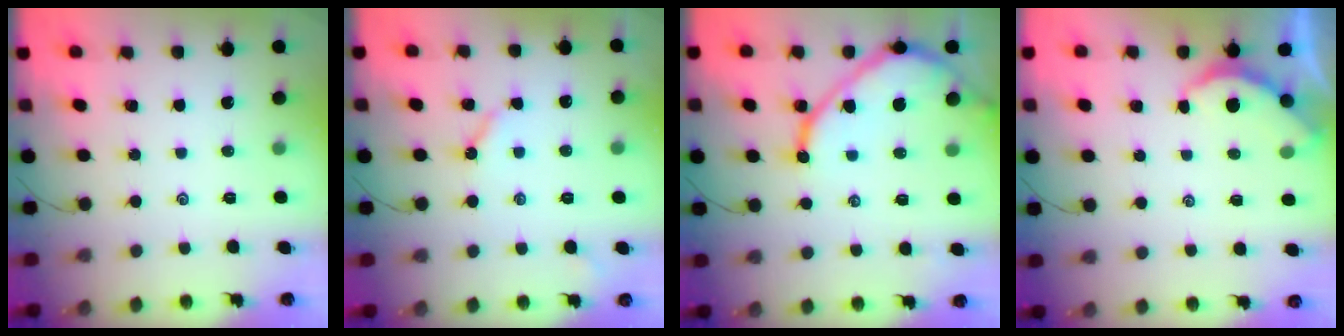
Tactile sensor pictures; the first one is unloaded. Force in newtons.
{"total": 3.8, "press": 3.8, "slide": 0.3}
{"total": 10.9, "press": 10.8, "slide": 1.0}
{"total": 3.2, "press": 3.2, "slide": 0.3}